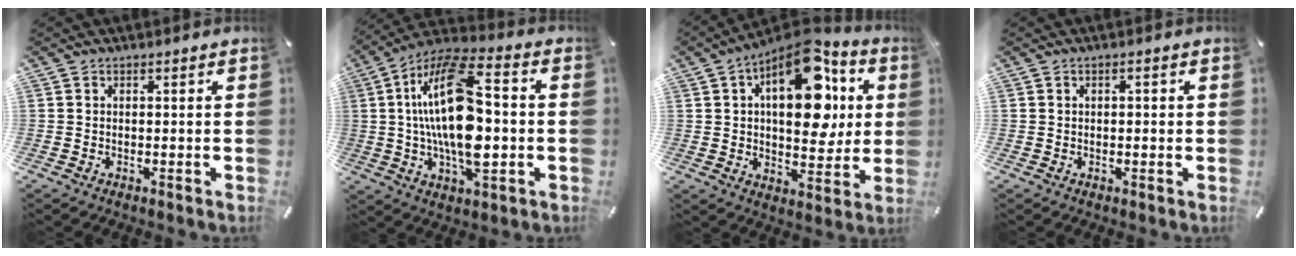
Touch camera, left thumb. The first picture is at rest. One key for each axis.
{"total": 21.5, "fx": 0.5, "fy": 10.2, "fz": 19.0, "tx": -0.376, "ty": -0.006, "tz": 0.004}
{"total": 20.4, "fx": 7.3, "fy": 11.2, "fz": 15.3, "tx": -0.225, "ty": -0.038, "tz": 0.119}
{"total": 1.3, "fx": -0.1, "fy": 0.6, "fz": 1.1, "tx": -0.020, "ty": 0.004, "tz": -0.003}